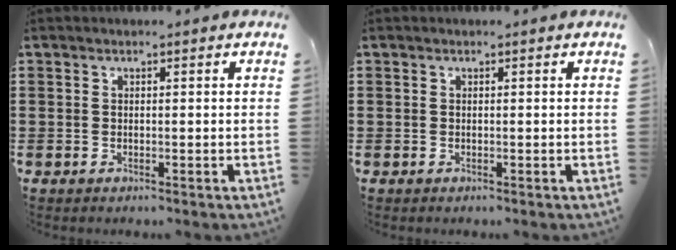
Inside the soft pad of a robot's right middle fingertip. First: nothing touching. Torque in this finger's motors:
{"motor_torque": [-0.06, -0.39, 0.02, 0.02]}